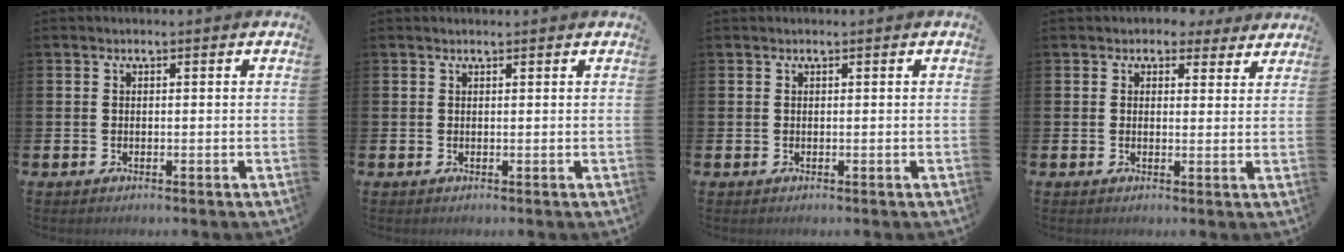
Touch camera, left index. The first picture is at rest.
{"total": 0.5, "force": [0.5, 0.0, 0.1], "torque": [-0.002, 0.000, 0.009]}
{"total": 0.0}
{"total": 3.0, "force": [2.6, 1.5, 0.2], "torque": [0.004, -0.010, 0.043]}